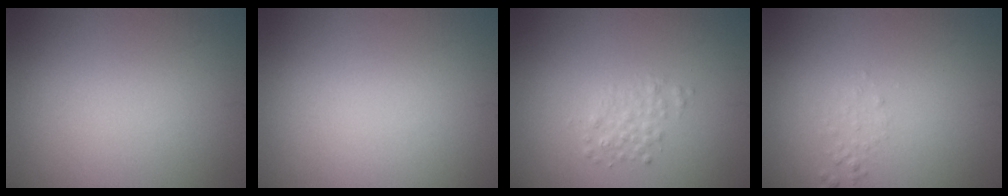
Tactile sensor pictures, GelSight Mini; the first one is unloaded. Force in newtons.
{"total": 0.0}
{"total": 1.5, "press": 1.5, "slide": 0.0}
{"total": 0.8, "press": 0.8, "slide": 0.1}